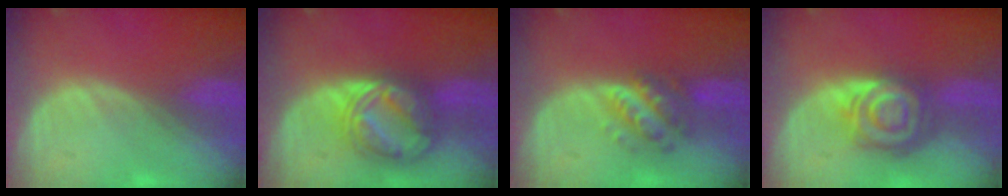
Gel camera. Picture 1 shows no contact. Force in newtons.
{"total": 8.0, "press": 8.0, "slide": 0.6}
{"total": 5.8, "press": 5.3, "slide": 2.3}
{"total": 8.0, "press": 7.1, "slide": 3.7}